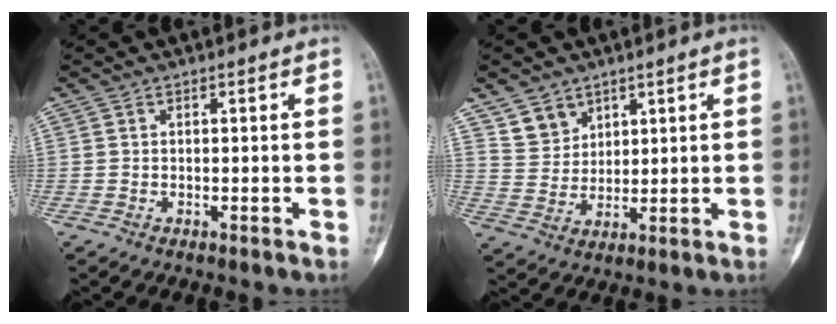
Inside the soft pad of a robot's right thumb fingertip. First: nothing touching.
{"total": 5.9, "force": [4.2, 4.1, 0.9], "torque": [0.014, -0.034, 0.088]}